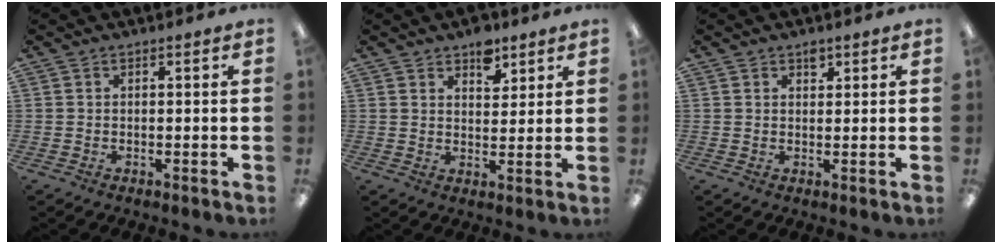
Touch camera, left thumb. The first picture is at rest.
{"total": 6.3, "force": [4.3, 3.5, 3.0], "torque": [-0.023, -0.023, 0.070]}
{"total": 2.0, "force": [1.4, 1.1, 0.8], "torque": [0.000, -0.006, 0.023]}